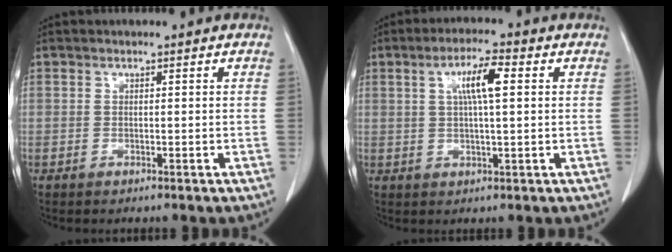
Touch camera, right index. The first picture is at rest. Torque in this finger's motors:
{"motor_torque": [0.30, 0.00, 0.24, 0.11]}